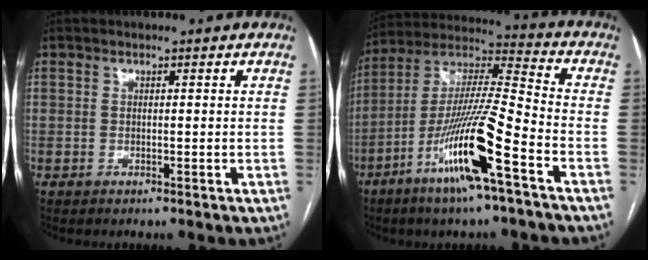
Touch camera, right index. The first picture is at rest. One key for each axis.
{"total": 16.8, "fx": -8.0, "fy": 0.4, "fz": 14.8, "tx": -0.288, "ty": -0.015, "tz": -0.151}